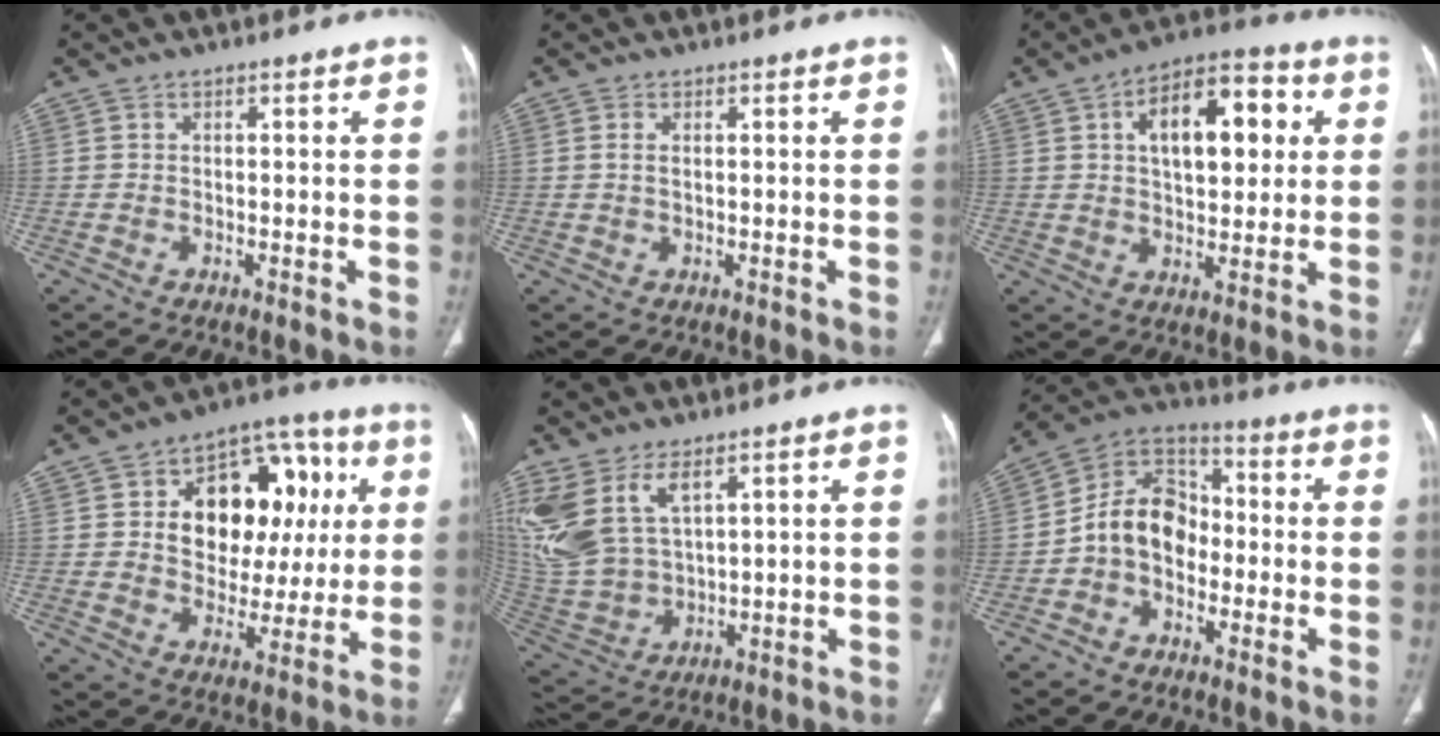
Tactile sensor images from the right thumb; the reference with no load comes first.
{"total": 1.3, "force": [0.4, 0.5, 1.1], "torque": [-0.029, 0.003, 0.010]}
{"total": 15.3, "force": [4.1, 7.9, 12.5], "torque": [-0.158, 0.013, 0.060]}
{"total": 20.8, "force": [4.7, 13.9, 14.8], "torque": [-0.150, 0.022, 0.074]}
{"total": 15.4, "force": [7.5, 8.4, 10.5], "torque": [-0.234, -0.025, 0.173]}
{"total": 11.4, "force": [-2.2, 8.7, 7.0], "torque": [-0.102, 0.041, -0.056]}